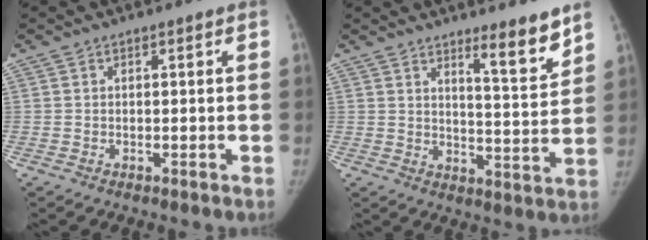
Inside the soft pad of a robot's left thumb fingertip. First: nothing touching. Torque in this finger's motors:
{"motor_torque": [0.39, -0.48, 0.94, -0.53, 0.16]}